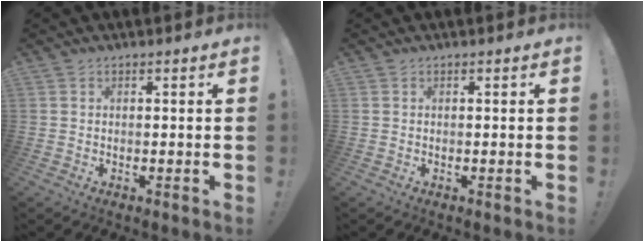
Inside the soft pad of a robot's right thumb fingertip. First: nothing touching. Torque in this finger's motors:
{"motor_torque": [0.00, 0.00, 0.00, 0.00, 0.01]}